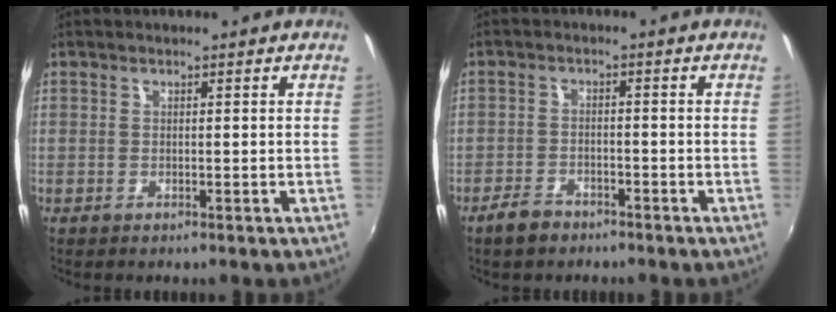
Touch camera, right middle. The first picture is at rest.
{"total": 4.3, "force": [-3.4, 2.2, 1.5], "torque": [-0.046, 0.002, -0.058]}